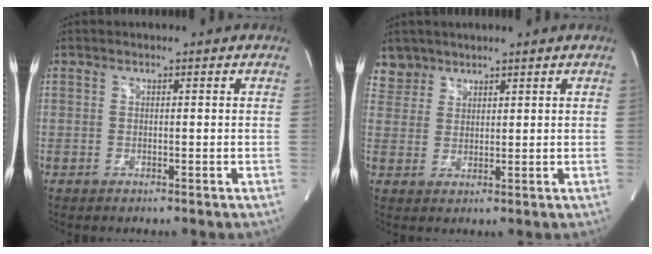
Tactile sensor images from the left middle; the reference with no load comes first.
{"total": 3.7, "force": [3.1, 2.0, -0.6], "torque": [0.019, 0.005, 0.061]}